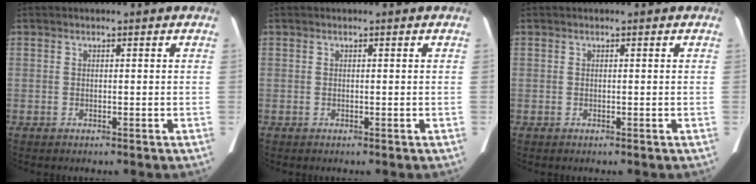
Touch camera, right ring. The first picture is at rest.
{"total": 0.0}
{"total": 0.0}